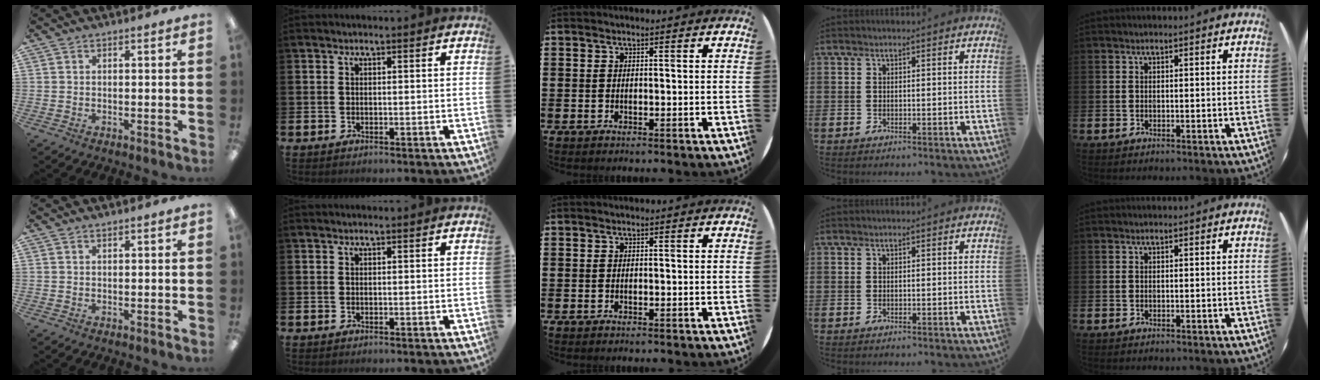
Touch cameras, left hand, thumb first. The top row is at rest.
{"thumb": {"total": 0.8, "force": [0.7, 0.3, 0.1], "torque": [-0.002, 0.000, 0.013]}}